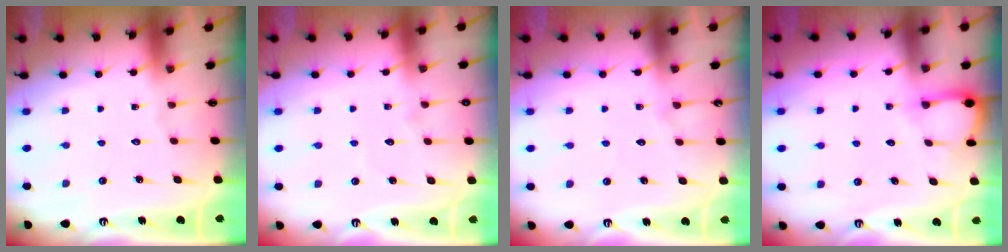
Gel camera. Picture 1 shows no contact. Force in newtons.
{"total": 4.3, "press": 4.3, "slide": 0.4}
{"total": 5.0, "press": 5.0, "slide": 0.5}
{"total": 4.3, "press": 4.3, "slide": 0.4}